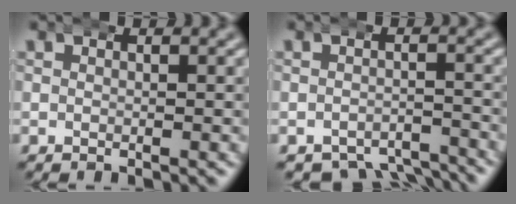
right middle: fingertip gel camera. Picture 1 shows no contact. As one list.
[{"total": 6.0, "force": [-5.6, 1.9, 1.3], "torque": [0.000, -0.016, -0.087]}]